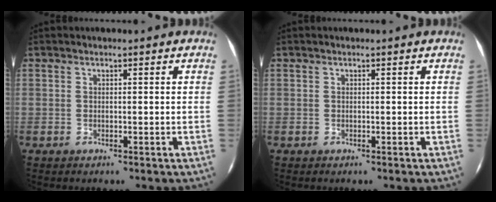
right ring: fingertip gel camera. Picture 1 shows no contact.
{"total": 0.0}